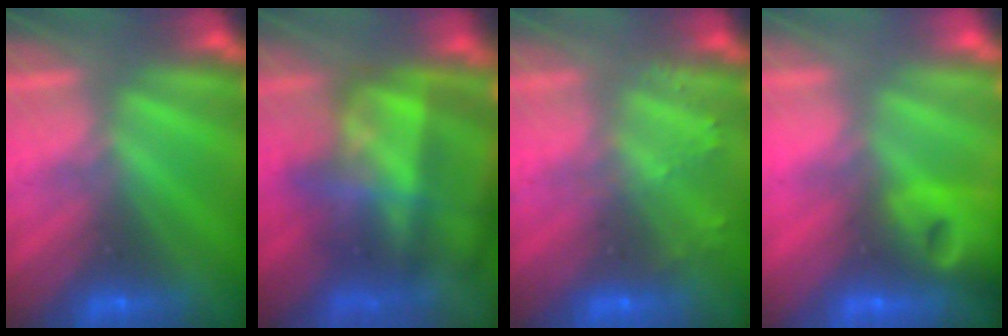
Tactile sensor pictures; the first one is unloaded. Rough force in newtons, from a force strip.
{"total": 7.8}
{"total": 2.2}
{"total": 10.3}